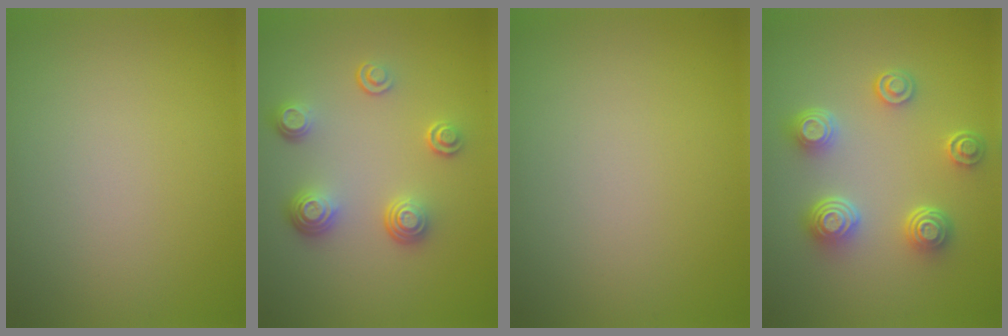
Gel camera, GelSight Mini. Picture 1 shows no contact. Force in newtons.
{"total": 3.8, "press": 2.8, "slide": 2.6}
{"total": 0.0}
{"total": 4.4, "press": 3.4, "slide": 2.7}